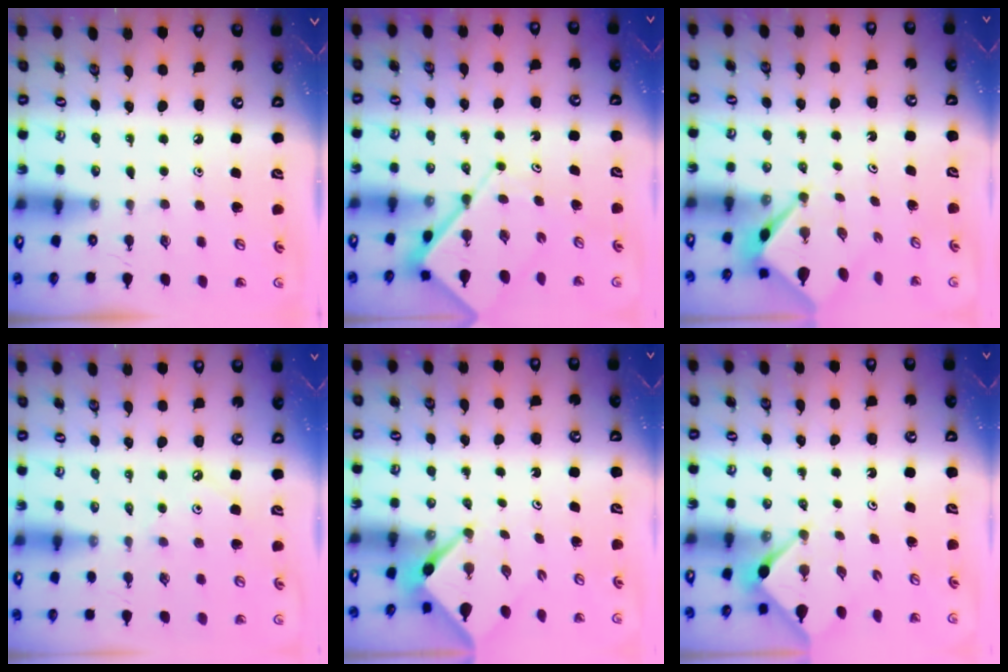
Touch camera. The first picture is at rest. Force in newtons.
{"total": 7.0, "press": 6.9, "slide": 0.7}
{"total": 2.5, "press": 2.5, "slide": 0.1}
{"total": 2.6, "press": 2.6, "slide": 0.4}
{"total": 3.1, "press": 3.1, "slide": 0.3}
{"total": 2.9, "press": 2.9, "slide": 0.4}